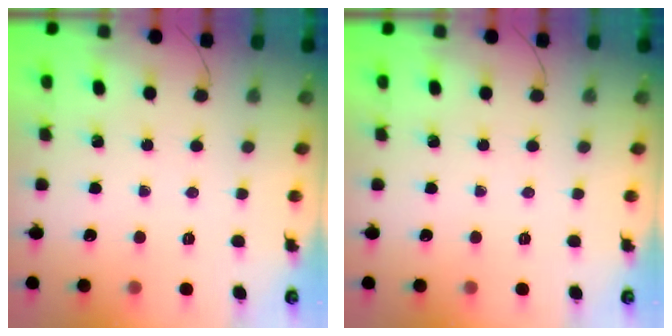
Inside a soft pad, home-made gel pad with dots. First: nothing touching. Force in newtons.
{"total": 0.0}